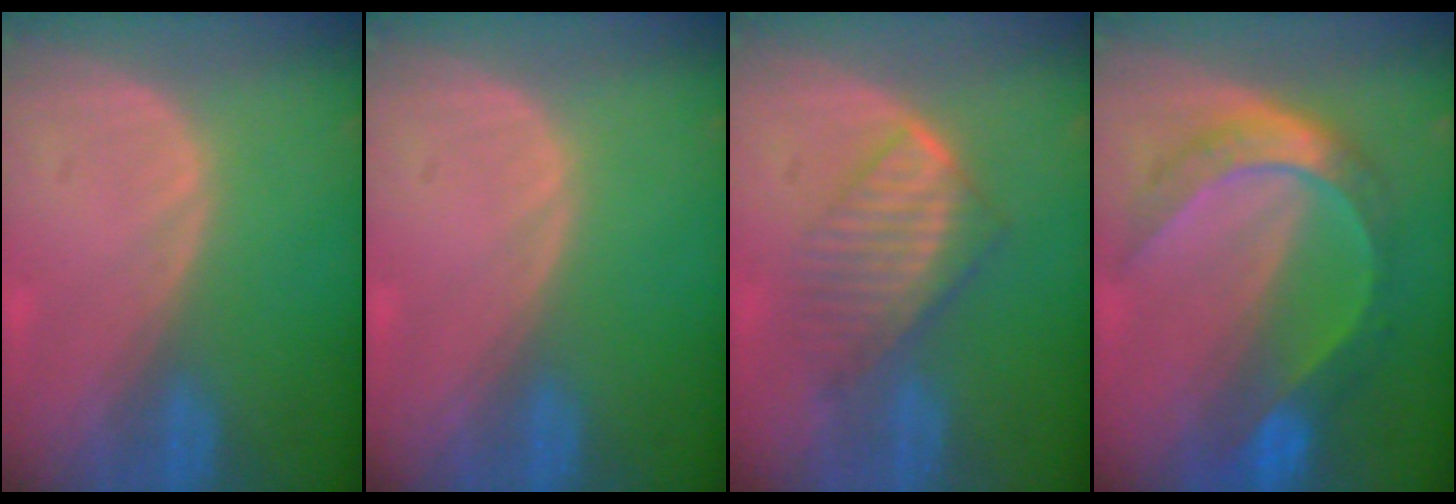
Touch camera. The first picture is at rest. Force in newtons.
{"total": 0.0}
{"total": 6.4, "press": 6.3, "slide": 1.4}
{"total": 8.4, "press": 8.4, "slide": 0.8}